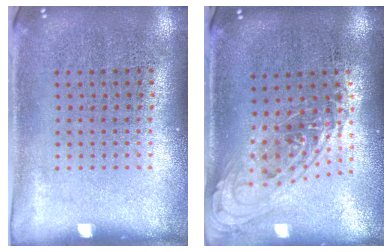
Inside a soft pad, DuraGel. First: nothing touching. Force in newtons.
{"total": 1.1, "press": 1.0, "slide": 0.4}